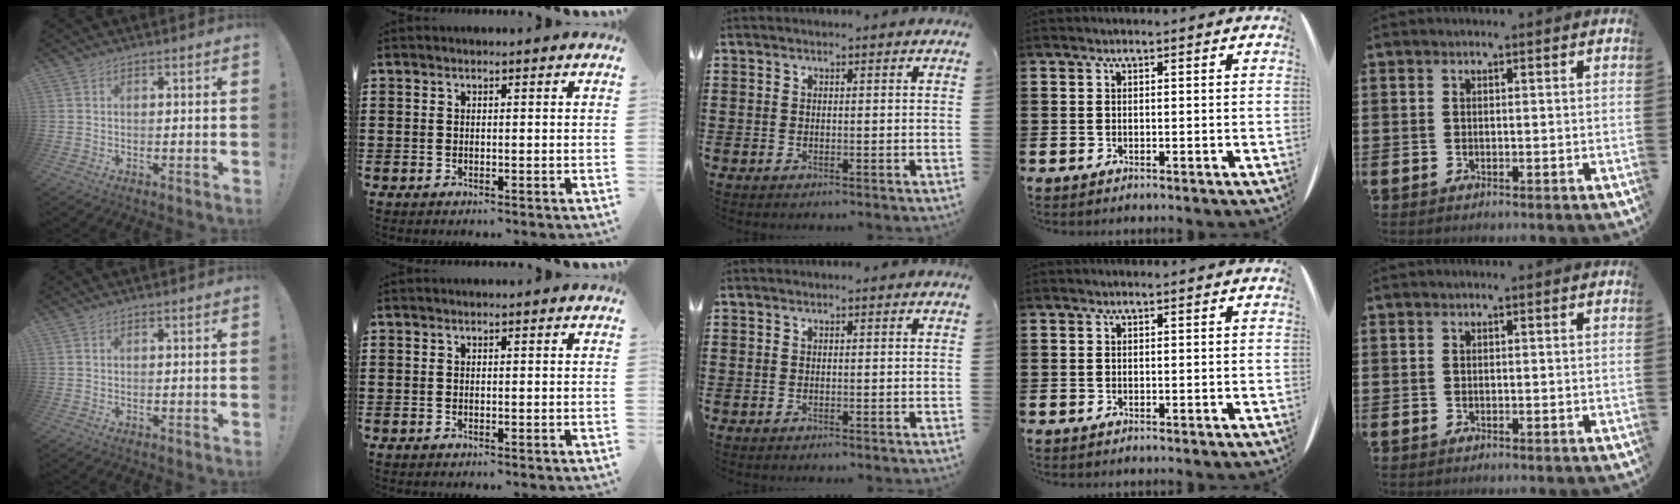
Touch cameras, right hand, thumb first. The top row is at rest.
{}